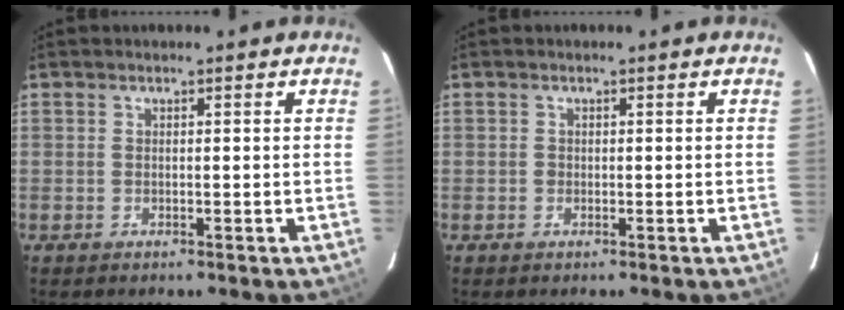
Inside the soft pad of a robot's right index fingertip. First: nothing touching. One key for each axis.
{"total": 0.5, "fx": -0.2, "fy": 0.5, "fz": 0.0, "tx": 0.003, "ty": 0.000, "tz": -0.004}